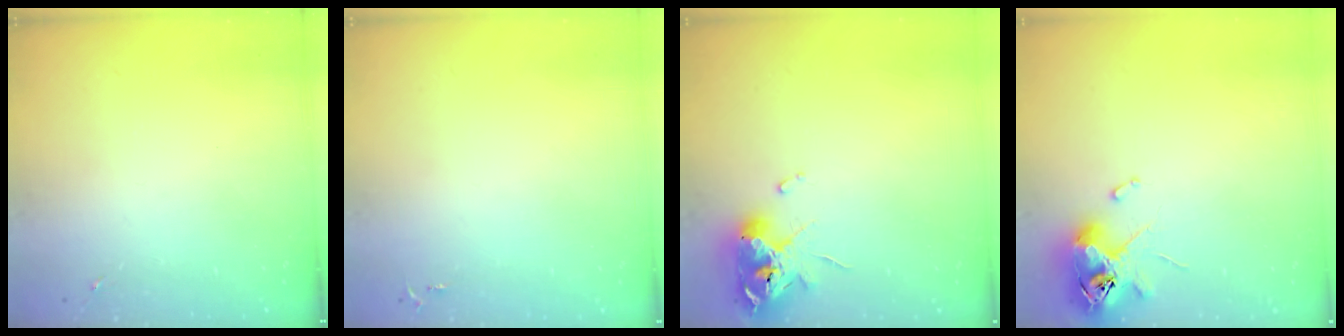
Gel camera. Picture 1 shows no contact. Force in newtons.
{"total": 2.5, "press": 2.5, "slide": 0.3}
{"total": 14.0, "press": 13.9, "slide": 1.7}
{"total": 11.8, "press": 11.6, "slide": 1.9}